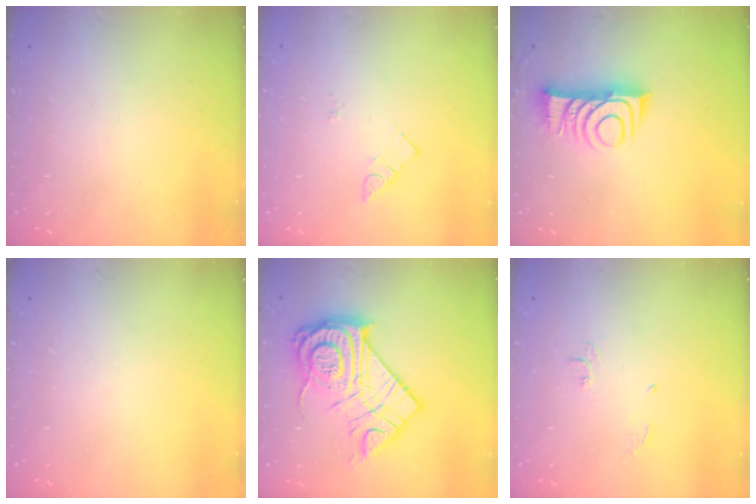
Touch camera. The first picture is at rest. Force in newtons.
{"total": 4.1, "press": 4.0, "slide": 0.7}
{"total": 10.2, "press": 10.2, "slide": 0.4}
{"total": 0.0}
{"total": 20.7, "press": 20.6, "slide": 1.9}
{"total": 4.7, "press": 4.7, "slide": 0.7}